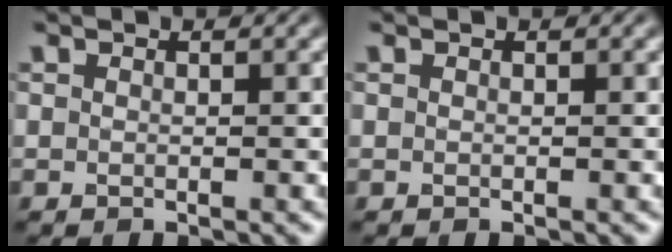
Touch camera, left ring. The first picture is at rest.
{"total": 0.0}